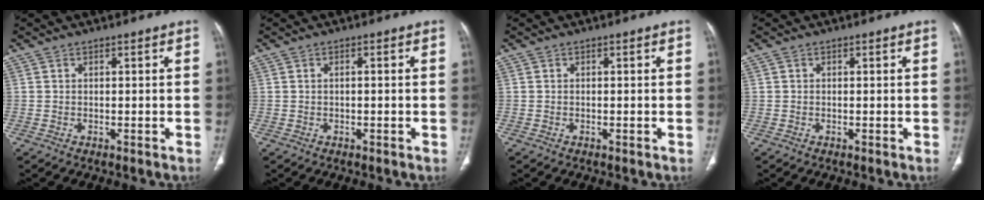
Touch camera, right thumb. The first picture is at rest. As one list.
[{"total": 0.6, "force": [-0.1, 0.1, 0.6], "torque": [-0.014, 0.000, -0.002]}, {"total": 0.0}, {"total": 0.0}]